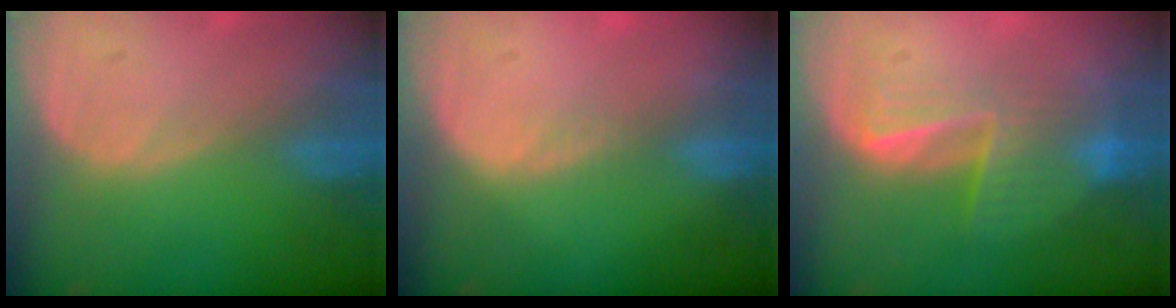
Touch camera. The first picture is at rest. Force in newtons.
{"total": 1.1, "press": 0.7, "slide": 0.9}
{"total": 6.7, "press": 6.3, "slide": 2.3}